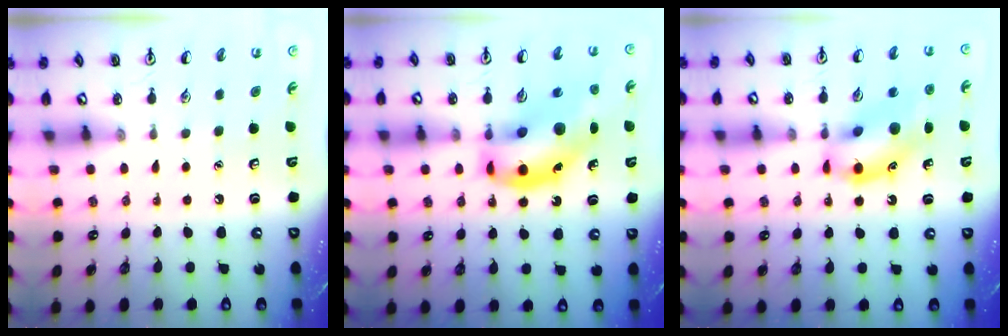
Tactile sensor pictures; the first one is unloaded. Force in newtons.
{"total": 17.6, "press": 17.2, "slide": 3.8}
{"total": 14.3, "press": 14.1, "slide": 2.8}